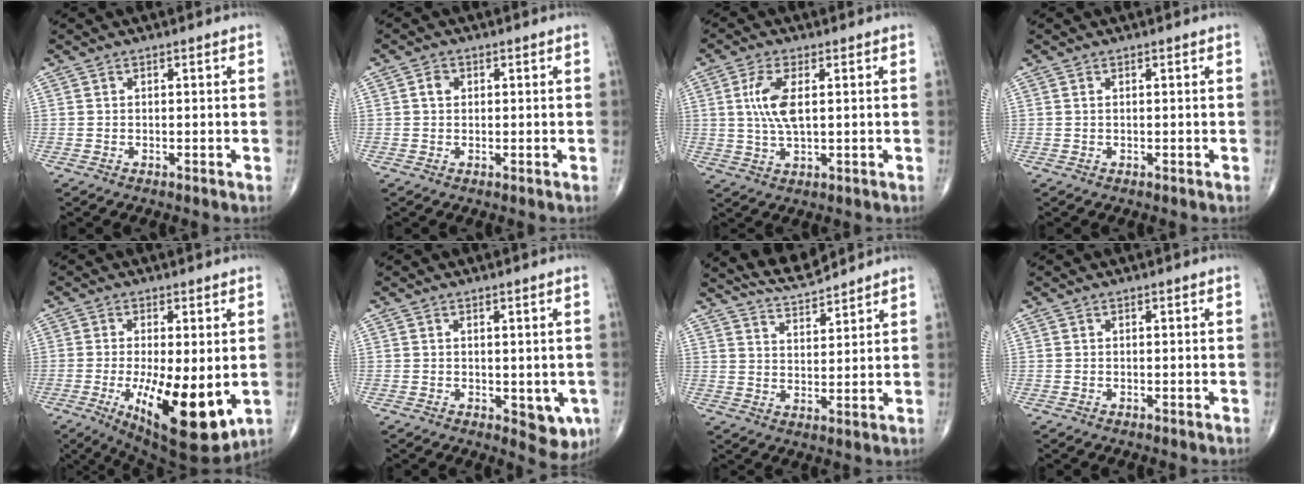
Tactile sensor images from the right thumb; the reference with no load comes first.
{"total": 1.8, "force": [0.4, 1.4, 1.0], "torque": [-0.013, 0.003, 0.004]}
{"total": 7.0, "force": [1.3, 2.7, 6.3], "torque": [-0.143, -0.004, 0.027]}
{"total": 0.0}
{"total": 16.1, "force": [-3.3, 5.6, 14.7], "torque": [-0.234, -0.030, -0.034]}
{"total": 5.3, "force": [-0.9, 2.7, 4.5], "torque": [-0.031, -0.010, -0.003]}
{"total": 6.8, "force": [6.7, 0.4, 1.3], "torque": [-0.022, -0.035, 0.125]}
{"total": 0.0}